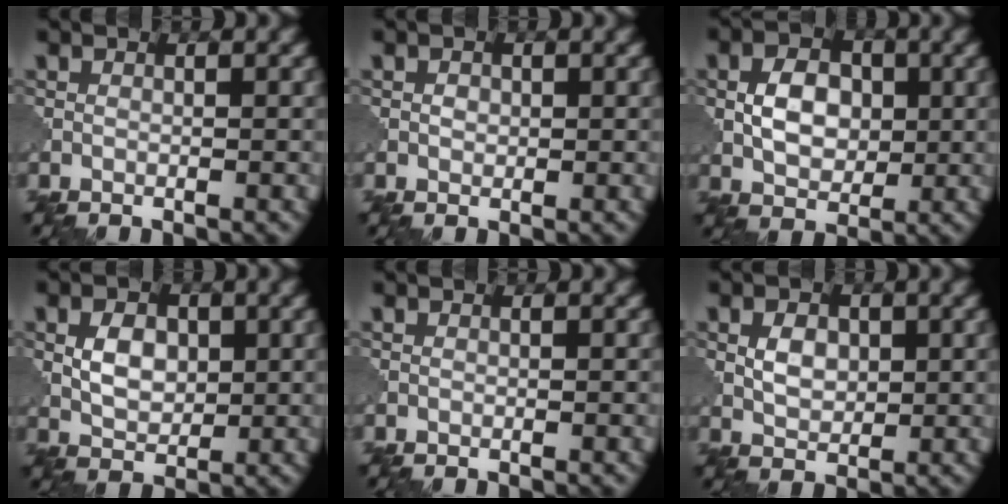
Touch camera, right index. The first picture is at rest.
{"total": 0.8, "force": [0.1, 0.7, 0.4], "torque": [-0.007, -0.001, 0.000]}
{"total": 4.4, "force": [0.1, 3.0, 3.2], "torque": [-0.056, 0.002, -0.001]}
{"total": 3.5, "force": [0.5, 2.3, 2.6], "torque": [-0.050, 0.002, 0.008]}
{"total": 0.0}
{"total": 2.7, "force": [0.4, 1.8, 1.9], "torque": [-0.037, 0.001, 0.008]}